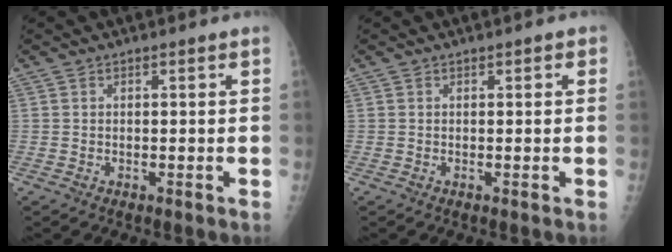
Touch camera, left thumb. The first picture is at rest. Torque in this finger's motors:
{"motor_torque": [-0.15, 0.26, -0.42, -0.17, 0.06]}